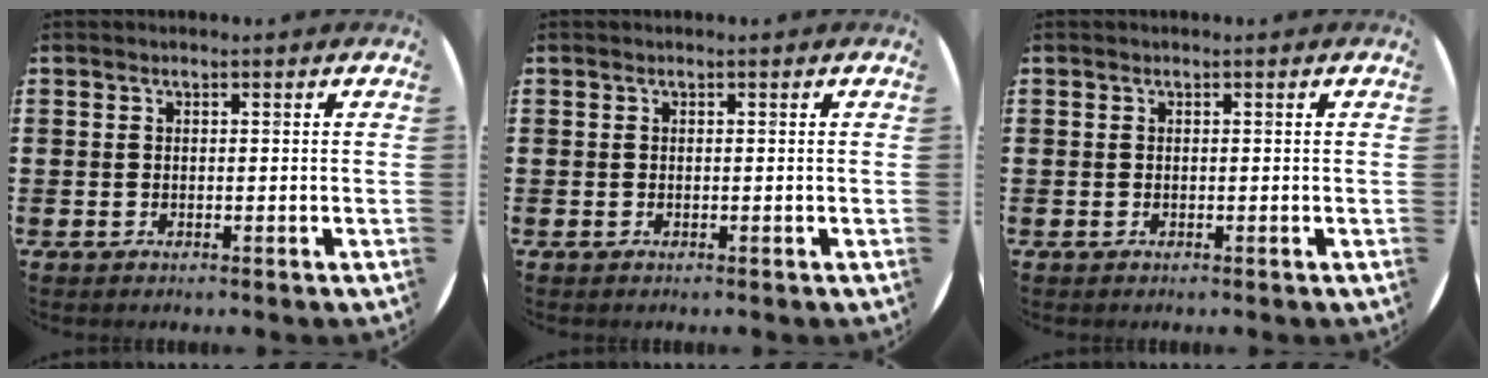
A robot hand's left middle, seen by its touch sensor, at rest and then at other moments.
{"total": 0.0}
{"total": 0.0}